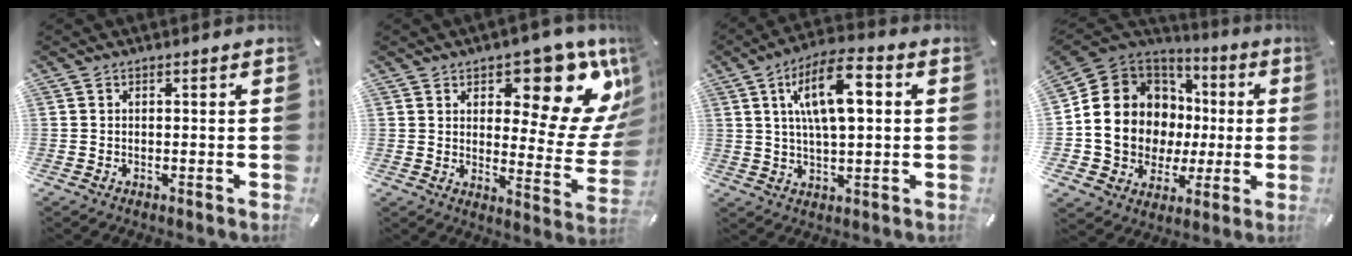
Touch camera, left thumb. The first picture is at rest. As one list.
[{"total": 16.4, "force": [9.6, 7.2, 11.2], "torque": [-0.125, -0.085, 0.156]}, {"total": 13.3, "force": [3.9, 5.5, 11.5], "torque": [-0.203, 0.005, 0.064]}, {"total": 14.3, "force": [0.9, 13.3, 5.2], "torque": [-0.113, -0.038, 0.039]}]